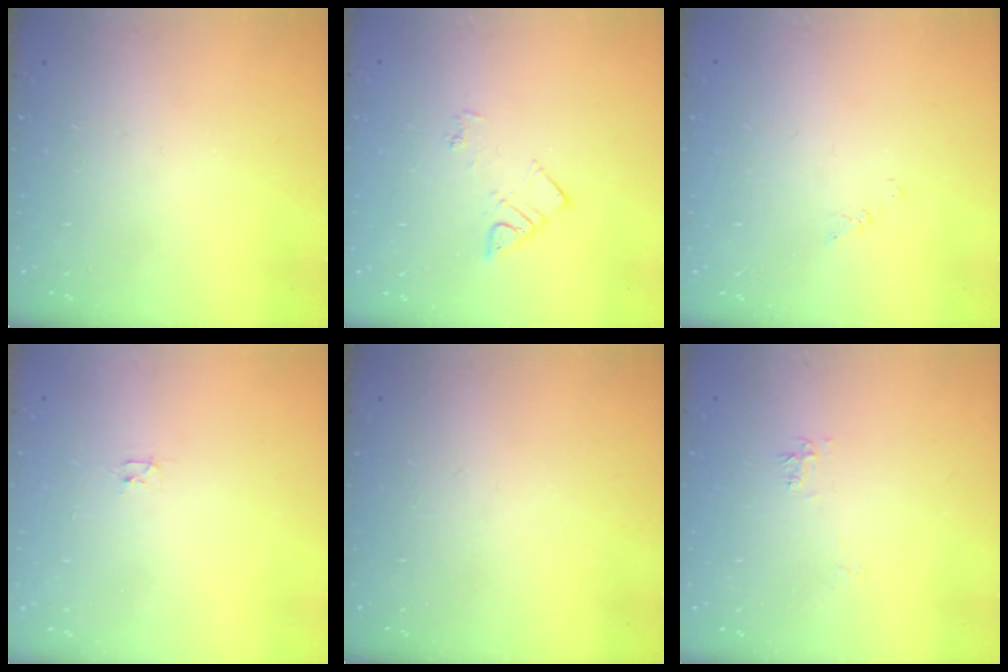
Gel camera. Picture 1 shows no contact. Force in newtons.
{"total": 3.8, "press": 3.7, "slide": 0.6}
{"total": 1.2, "press": 1.2, "slide": 0.2}
{"total": 2.4, "press": 2.3, "slide": 0.4}
{"total": 0.0}
{"total": 4.9, "press": 4.9, "slide": 0.6}